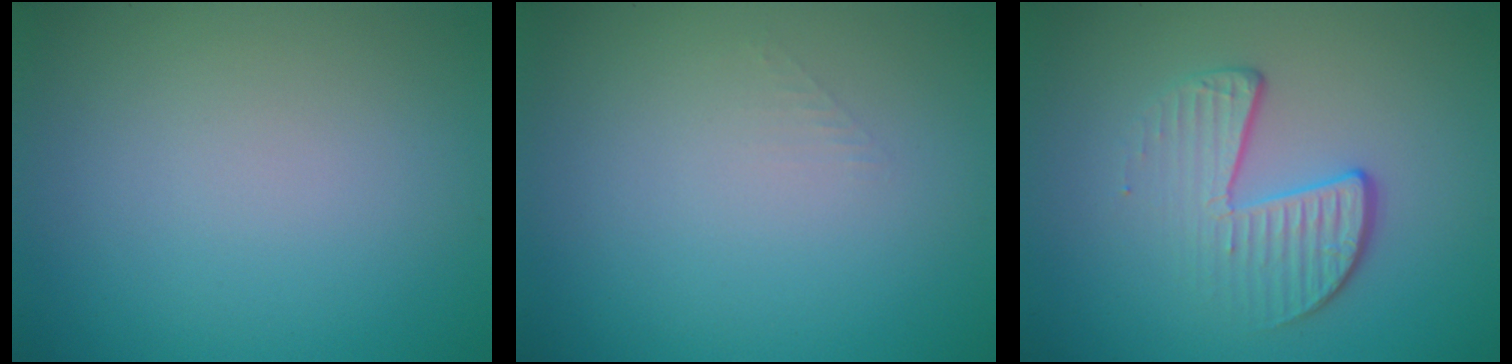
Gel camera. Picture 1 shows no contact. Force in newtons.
{"total": 0.6, "press": 0.6, "slide": 0.0}
{"total": 4.0, "press": 2.7, "slide": 2.9}